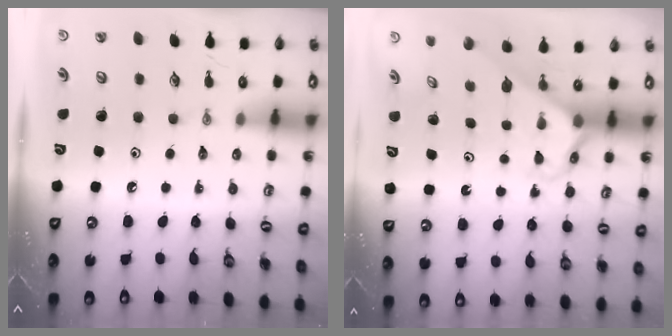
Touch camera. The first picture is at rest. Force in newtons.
{"total": 2.7, "press": 2.7, "slide": 0.1}